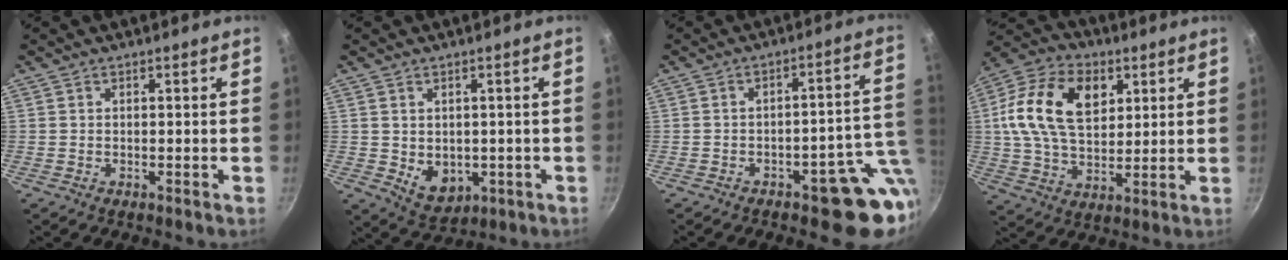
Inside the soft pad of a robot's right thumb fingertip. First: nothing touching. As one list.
[{"total": 6.4, "force": [-0.5, 4.9, 4.1], "torque": [-0.044, -0.009, 0.010]}, {"total": 12.2, "force": [-3.6, 5.5, 10.2], "torque": [-0.057, 0.034, -0.040]}, {"total": 18.0, "force": [4.9, 11.8, 12.7], "torque": [-0.214, 0.001, 0.077]}]